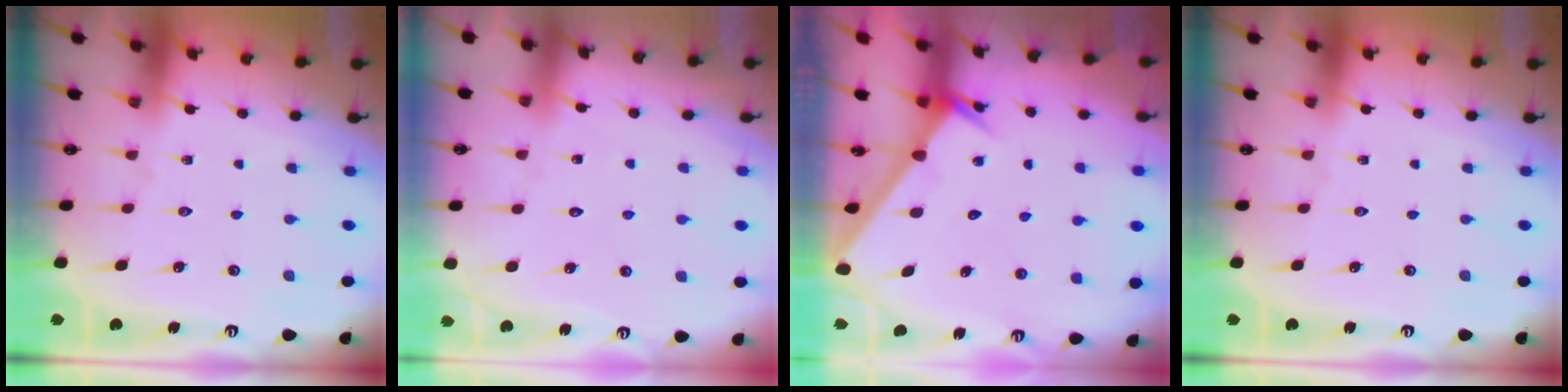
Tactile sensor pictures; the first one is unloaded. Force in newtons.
{"total": 5.3, "press": 5.3, "slide": 0.5}
{"total": 2.6, "press": 2.6, "slide": 0.0}
{"total": 0.0}